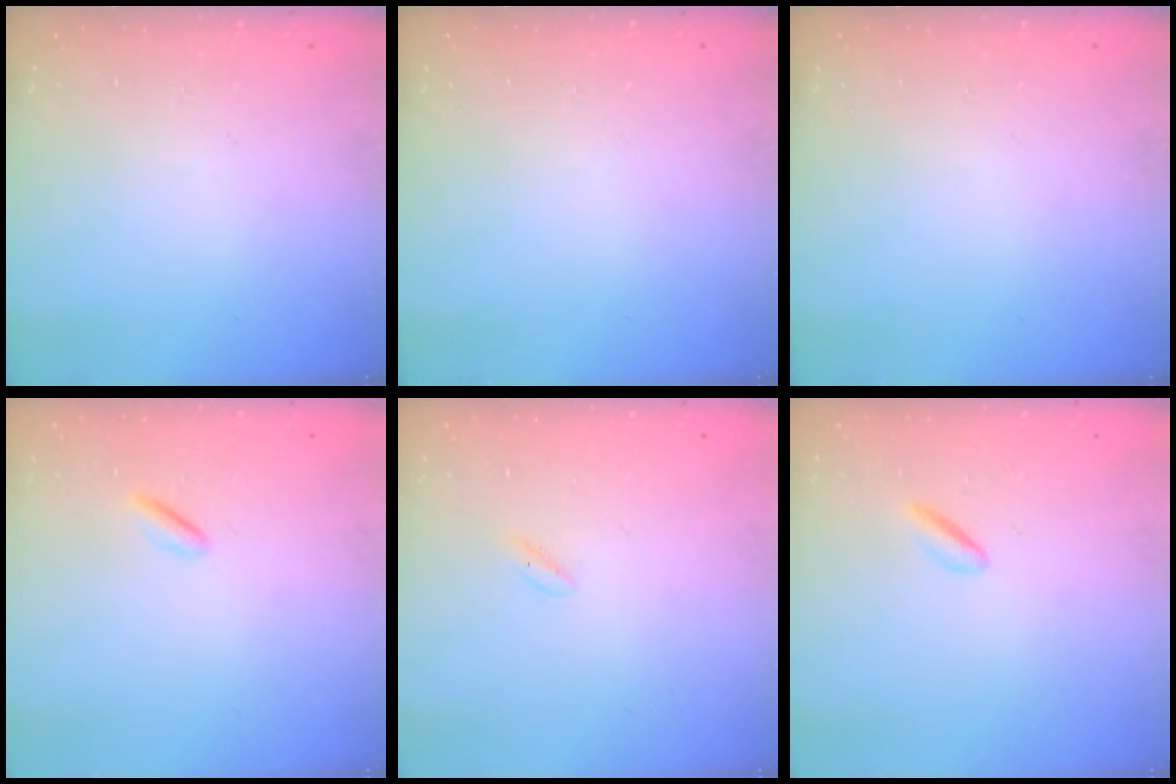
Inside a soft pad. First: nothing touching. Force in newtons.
{"total": 0.0}
{"total": 0.0}
{"total": 1.1, "press": 0.8, "slide": 0.7}
{"total": 1.2, "press": 0.9, "slide": 0.8}
{"total": 1.0, "press": 0.7, "slide": 0.7}